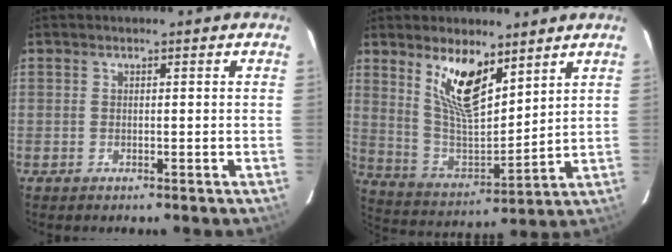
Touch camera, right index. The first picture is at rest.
{"total": 12.8, "force": [7.8, 4.7, 9.0], "torque": [-0.170, -0.004, 0.161]}